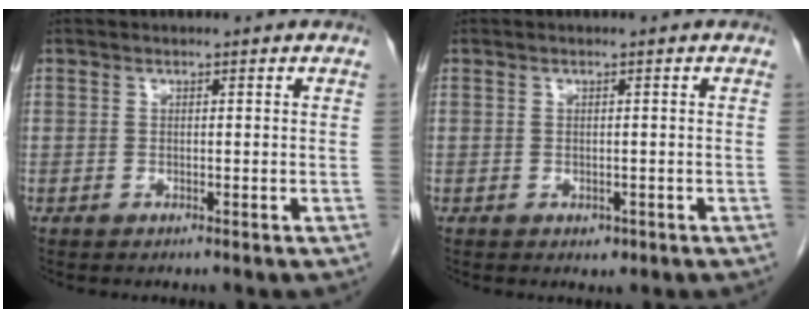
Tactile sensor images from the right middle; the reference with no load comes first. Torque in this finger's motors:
{"motor_torque": [0.31, -0.10, 0.08, 0.01]}